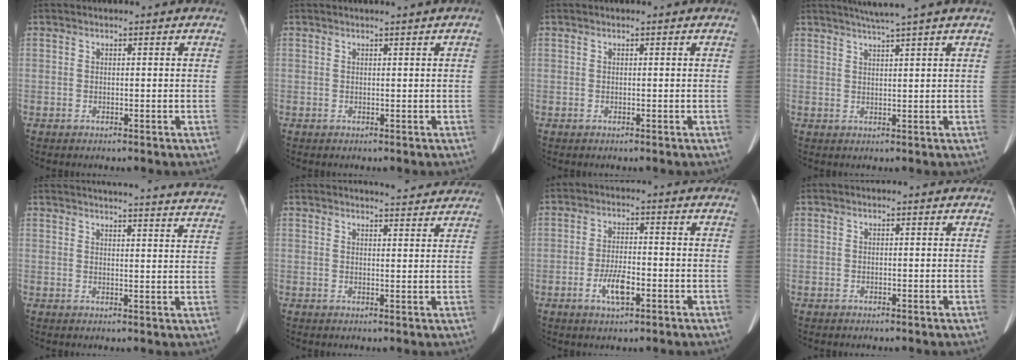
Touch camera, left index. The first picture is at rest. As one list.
[{"total": 0.0}, {"total": 0.0}, {"total": 4.8, "force": [3.9, -1.4, 2.5], "torque": [-0.040, 0.007, 0.064]}, {"total": 27.8, "force": [26.8, 1.2, 7.6], "torque": [-0.104, -0.065, 0.305]}, {"total": 6.6, "force": [6.3, 1.0, 1.4], "torque": [-0.017, 0.002, 0.063]}, {"total": 4.8, "force": [-2.0, 1.5, 4.1], "torque": [-0.085, -0.001, -0.034]}, {"total": 0.0}]